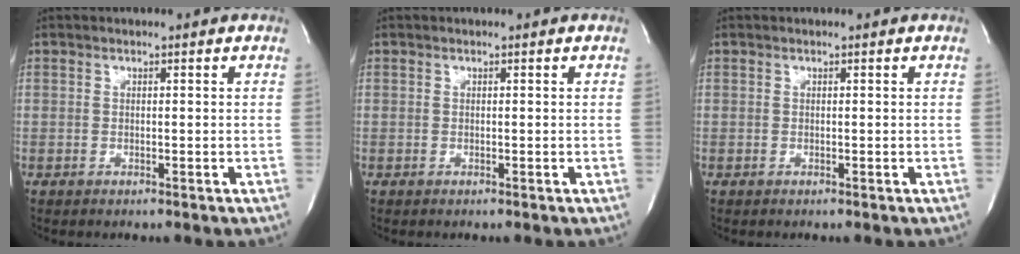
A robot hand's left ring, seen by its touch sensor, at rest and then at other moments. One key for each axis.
{"total": 0.0}
{"total": 0.0}